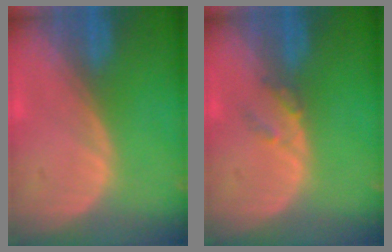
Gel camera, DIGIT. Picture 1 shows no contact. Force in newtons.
{"total": 1.9, "press": 1.9, "slide": 0.1}